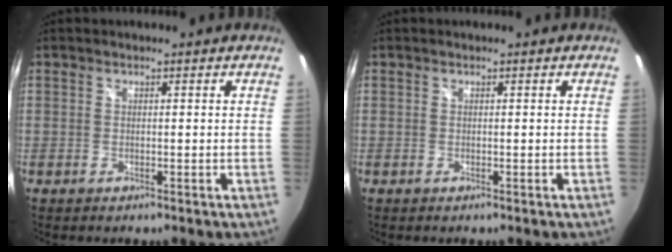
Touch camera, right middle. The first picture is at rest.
{"total": 0.0}